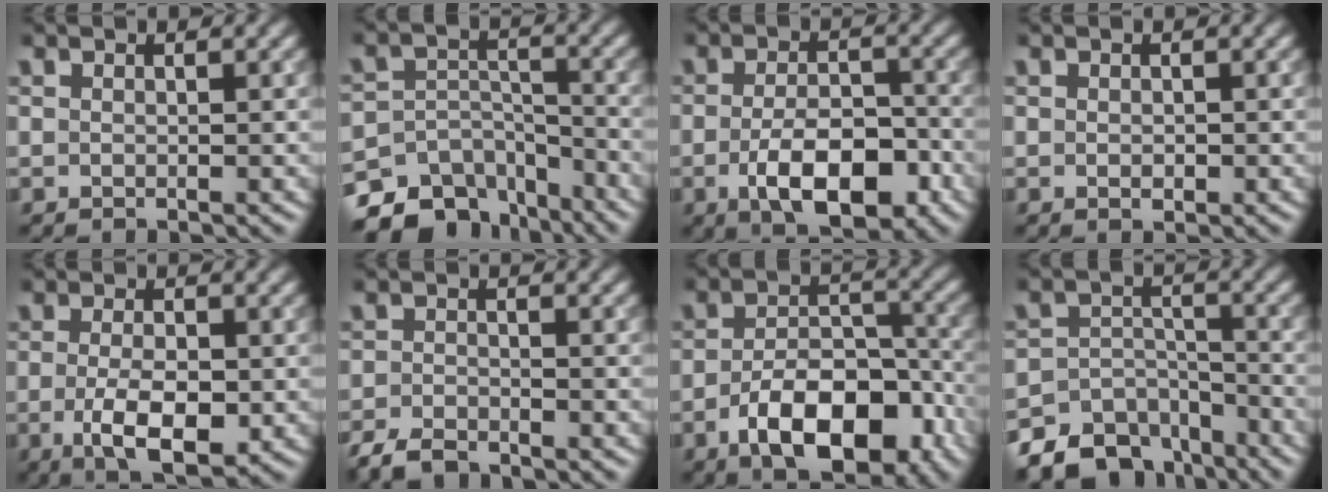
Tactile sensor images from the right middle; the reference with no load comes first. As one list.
[{"total": 9.5, "force": [-7.7, 5.0, 2.6], "torque": [-0.025, 0.001, -0.115]}, {"total": 7.1, "force": [-2.8, 3.3, 5.6], "torque": [-0.094, -0.004, -0.045]}, {"total": 0.8, "force": [-0.1, 0.5, 0.6], "torque": [-0.007, -0.002, -0.001]}, {"total": 5.1, "force": [-1.3, 2.1, 4.4], "torque": [-0.086, -0.011, -0.019]}, {"total": 2.9, "force": [-2.5, 0.9, 1.1], "torque": [-0.020, -0.005, -0.055]}, {"total": 9.5, "force": [-4.6, 4.7, 6.9], "torque": [-0.113, -0.002, -0.069]}, {"total": 9.0, "force": [-7.1, 5.0, 2.4], "torque": [-0.019, -0.002, -0.107]}]